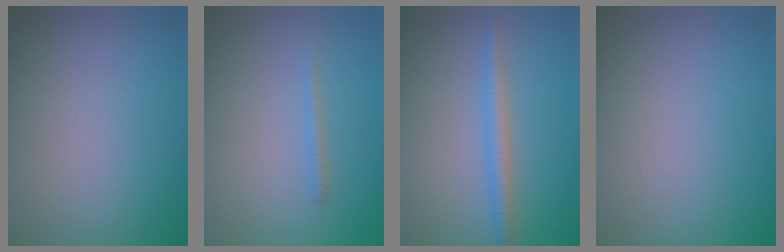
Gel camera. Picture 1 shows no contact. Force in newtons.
{"total": 0.8, "press": 0.8, "slide": 0.1}
{"total": 2.2, "press": 2.2, "slide": 0.1}
{"total": 0.0}